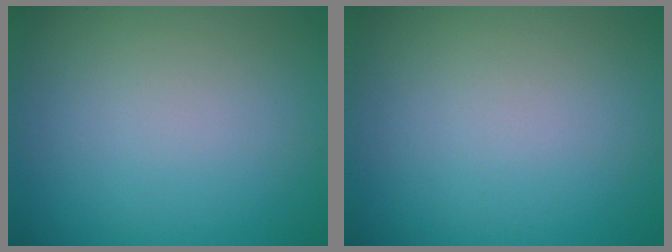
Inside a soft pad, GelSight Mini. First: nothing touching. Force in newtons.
{"total": 0.0}